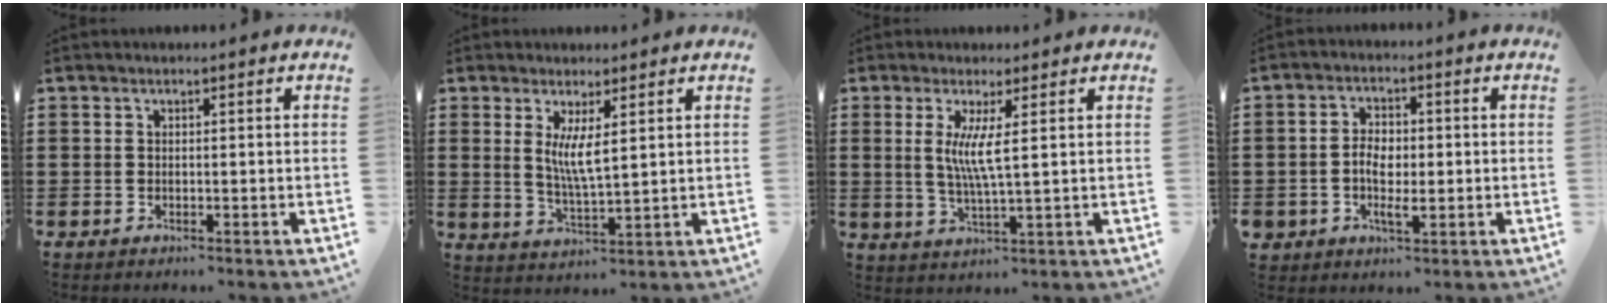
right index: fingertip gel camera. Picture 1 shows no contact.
{"total": 5.0, "force": [1.5, 0.9, 4.6], "torque": [-0.094, -0.005, 0.028]}
{"total": 5.3, "force": [1.2, 0.0, 5.1], "torque": [-0.102, -0.009, 0.018]}
{"total": 4.2, "force": [-0.9, 2.7, 3.0], "torque": [-0.067, 0.006, -0.019]}